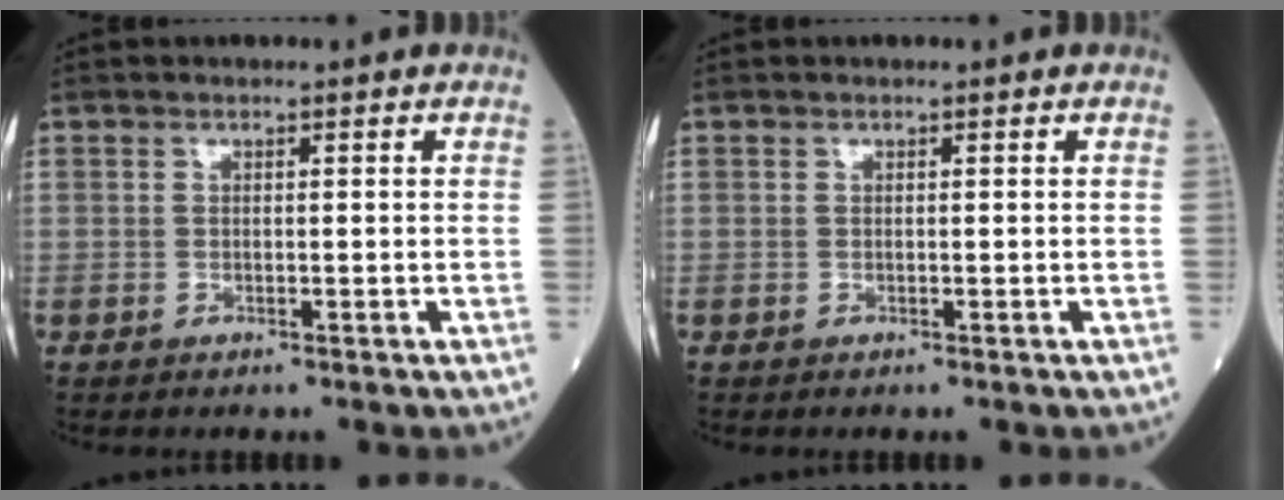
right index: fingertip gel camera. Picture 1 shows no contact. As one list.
[{"total": 0.0}]